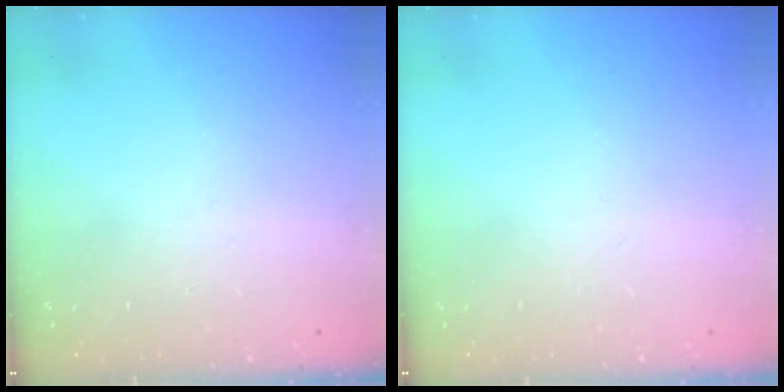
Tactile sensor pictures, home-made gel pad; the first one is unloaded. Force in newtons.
{"total": 0.0}